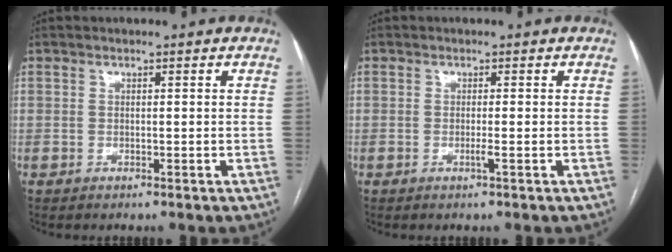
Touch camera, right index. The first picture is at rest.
{"total": 1.0, "force": [-0.4, -0.2, 0.9], "torque": [-0.016, -0.001, -0.007]}